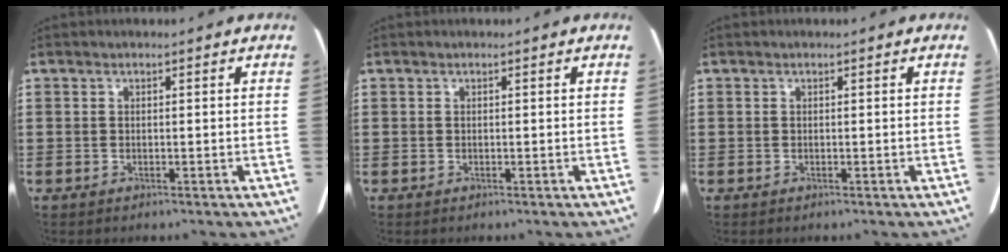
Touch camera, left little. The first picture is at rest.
{"total": 0.0}
{"total": 0.0}